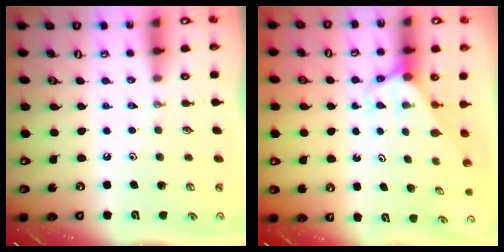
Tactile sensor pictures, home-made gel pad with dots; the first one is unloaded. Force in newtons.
{"total": 2.7, "press": 2.7, "slide": 0.1}